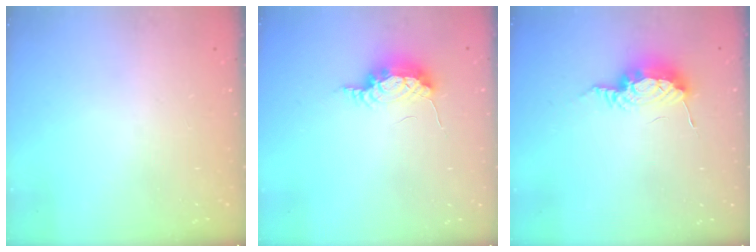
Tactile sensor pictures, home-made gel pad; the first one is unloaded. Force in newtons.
{"total": 9.6, "press": 8.1, "slide": 5.2}
{"total": 8.6, "press": 8.6, "slide": 0.8}